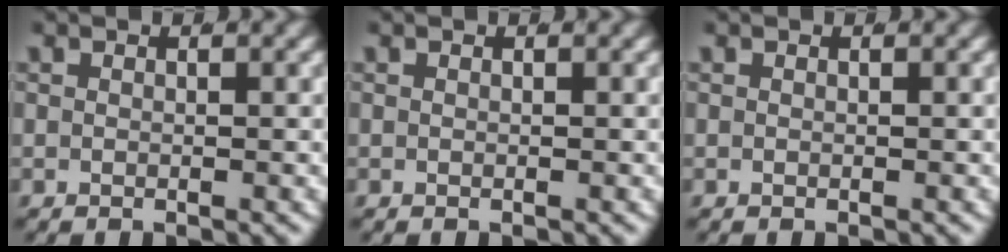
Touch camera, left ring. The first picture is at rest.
{"total": 0.0}
{"total": 0.0}